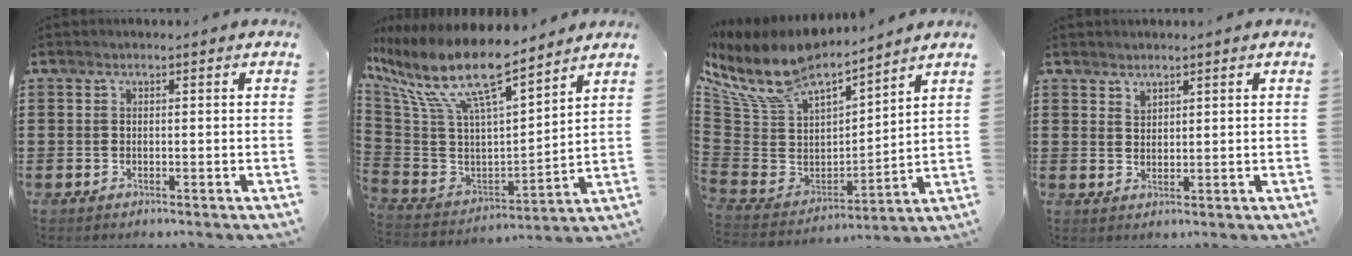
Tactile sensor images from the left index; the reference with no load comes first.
{"total": 13.6, "force": [9.2, 3.4, 9.4], "torque": [-0.223, -0.061, 0.155]}
{"total": 10.6, "force": [8.5, 3.6, 5.2], "torque": [-0.150, -0.065, 0.144]}
{"total": 1.6, "force": [1.5, 0.6, 0.2], "torque": [-0.005, 0.001, 0.029]}